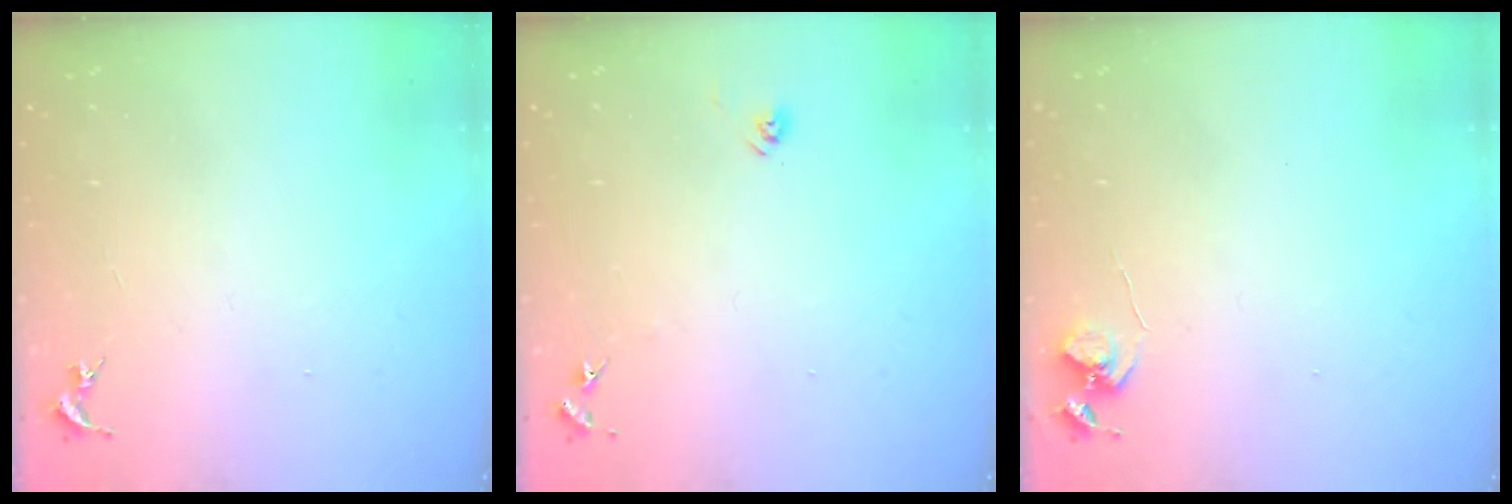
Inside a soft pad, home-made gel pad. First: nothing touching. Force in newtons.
{"total": 6.3, "press": 6.3, "slide": 0.5}
{"total": 5.6, "press": 5.6, "slide": 0.4}